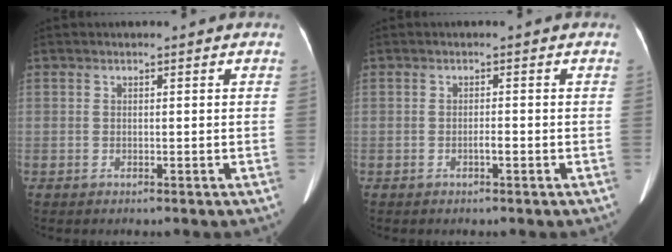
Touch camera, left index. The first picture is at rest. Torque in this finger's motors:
{"motor_torque": [0.49, 0.17, 0.15, 0.00]}